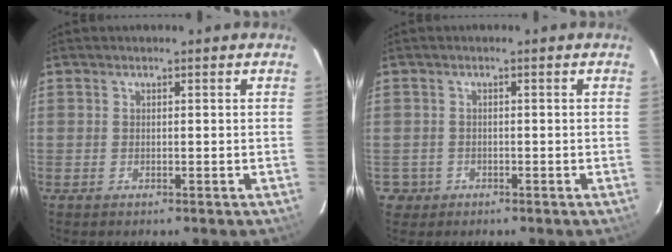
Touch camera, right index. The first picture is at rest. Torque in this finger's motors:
{"motor_torque": [-0.49, 0.05, -1.05, -0.21]}